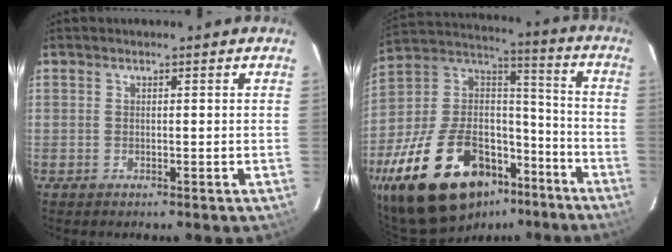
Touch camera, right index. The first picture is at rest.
{"total": 27.8, "force": [-17.0, 14.0, 16.9], "torque": [-0.333, 0.015, -0.272]}